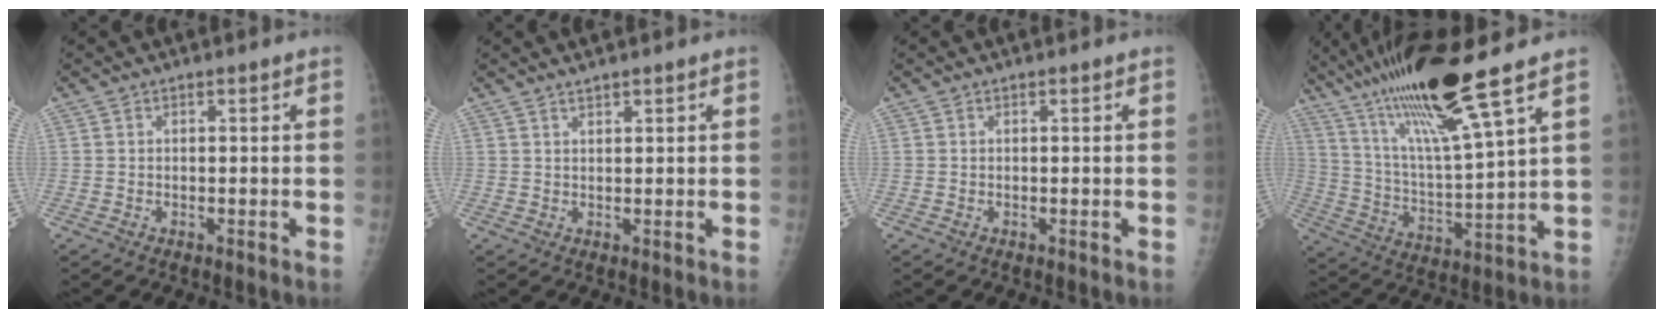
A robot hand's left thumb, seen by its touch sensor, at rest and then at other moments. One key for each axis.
{"total": 1.5, "fx": 1.3, "fy": 0.1, "fz": 0.8, "tx": -0.006, "ty": -0.005, "tz": 0.025}
{"total": 0.0}
{"total": 18.9, "fx": 12.7, "fy": 0.8, "fz": 14.0, "tx": -0.244, "ty": -0.055, "tz": 0.238}